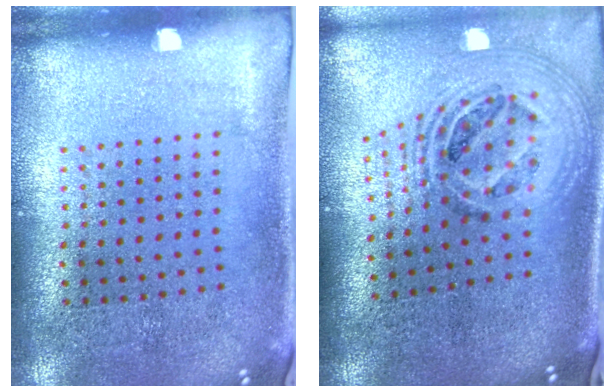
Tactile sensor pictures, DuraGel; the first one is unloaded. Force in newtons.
{"total": 2.0, "press": 1.5, "slide": 1.3}